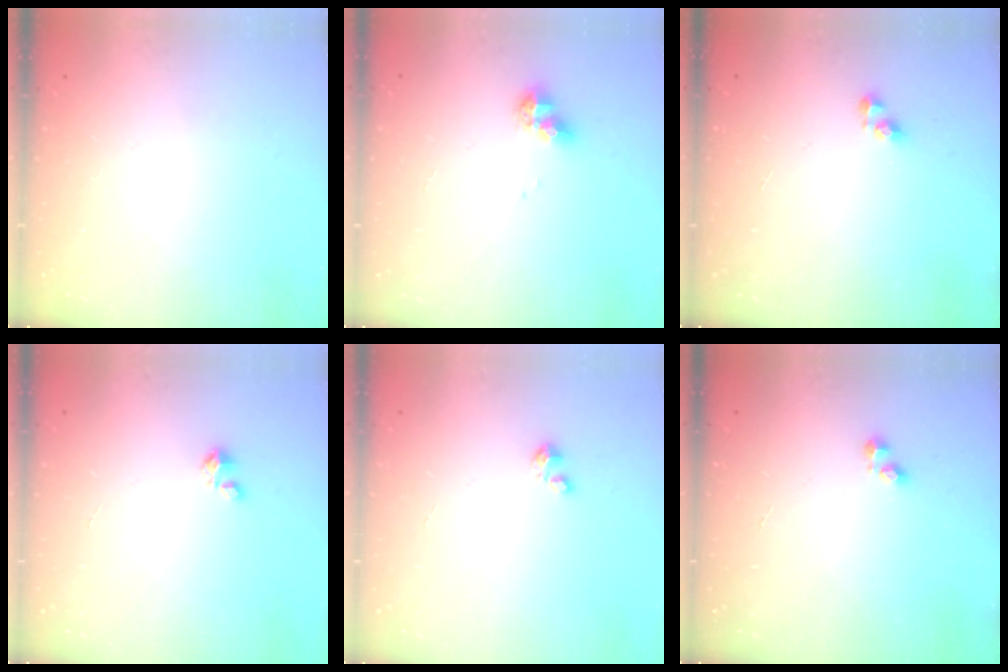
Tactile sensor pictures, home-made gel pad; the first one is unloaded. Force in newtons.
{"total": 6.4, "press": 6.4, "slide": 0.7}
{"total": 3.9, "press": 3.9, "slide": 0.7}
{"total": 2.1, "press": 2.1, "slide": 0.2}
{"total": 1.6, "press": 1.6, "slide": 0.2}
{"total": 2.3, "press": 2.2, "slide": 0.3}